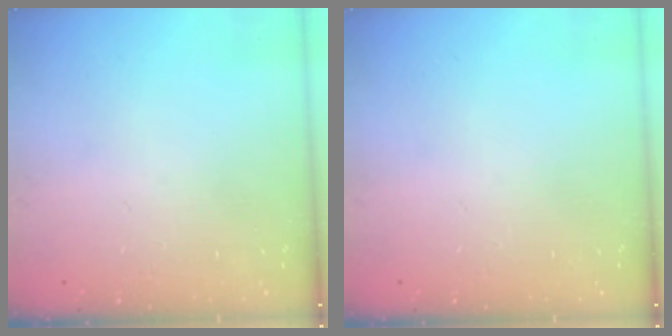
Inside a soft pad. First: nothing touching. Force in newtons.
{"total": 0.0}